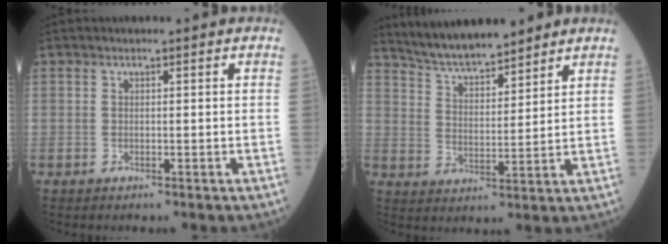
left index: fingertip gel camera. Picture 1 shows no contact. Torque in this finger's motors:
{"motor_torque": [0.17, -0.23, 0.23, 0.06]}